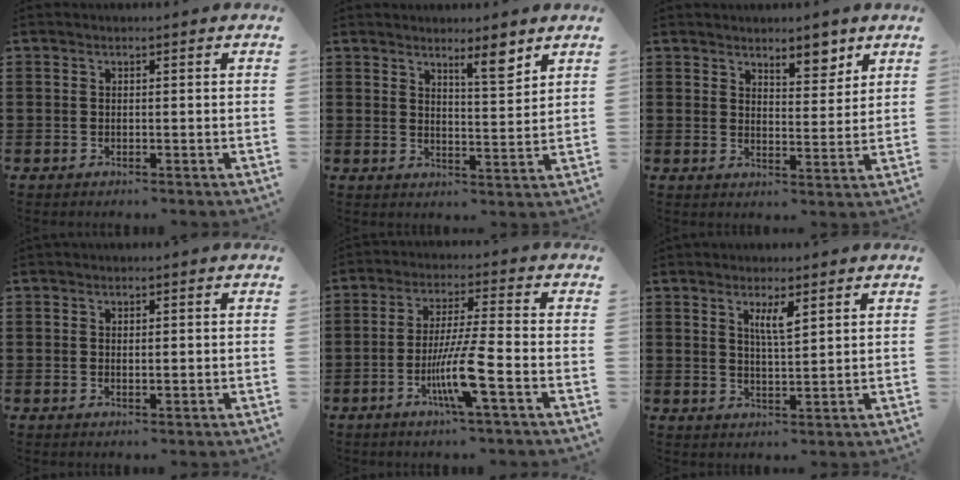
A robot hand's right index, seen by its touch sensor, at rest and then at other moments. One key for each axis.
{"total": 5.4, "fx": 4.3, "fy": 0.7, "fz": 3.1, "tx": -0.046, "ty": -0.016, "tz": 0.070}
{"total": 5.0, "fx": 4.1, "fy": 1.9, "fz": 2.1, "tx": -0.027, "ty": -0.010, "tz": 0.069}
{"total": 0.7, "fx": 0.3, "fy": 0.4, "fz": 0.5, "tx": -0.011, "ty": 0.003, "tz": 0.005}
{"total": 8.9, "fx": -3.5, "fy": 0.2, "fz": 8.2, "tx": -0.161, "ty": -0.016, "tz": -0.067}
{"total": 3.7, "fx": 1.9, "fy": 0.8, "fz": 3.0, "tx": -0.064, "ty": 0.004, "tz": 0.031}